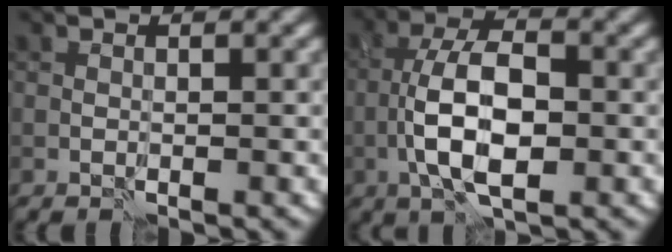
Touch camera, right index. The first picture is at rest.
{"total": 7.2, "force": [-1.7, 3.1, 6.2], "torque": [-0.117, 0.010, -0.035]}